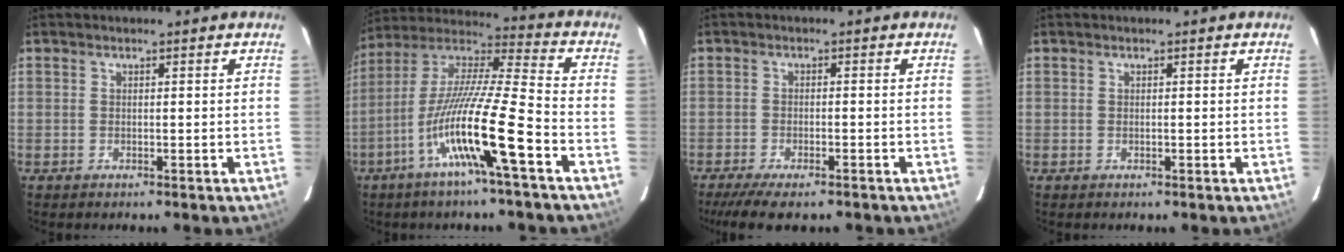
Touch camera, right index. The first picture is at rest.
{"total": 17.5, "force": [-7.4, 0.5, 15.8], "torque": [-0.313, -0.007, -0.140]}
{"total": 9.5, "force": [-7.2, 2.8, 5.4], "torque": [-0.091, -0.009, -0.115]}
{"total": 0.0}